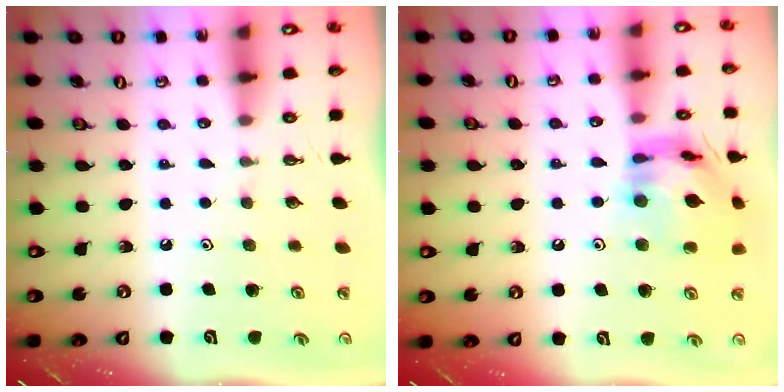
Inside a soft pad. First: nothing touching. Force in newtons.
{"total": 15.3, "press": 15.2, "slide": 1.2}